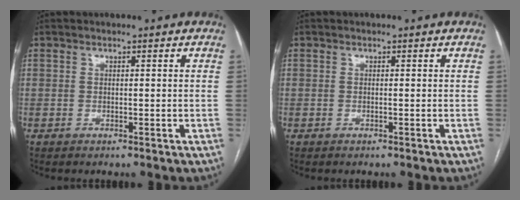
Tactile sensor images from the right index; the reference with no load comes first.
{"total": 0.0}